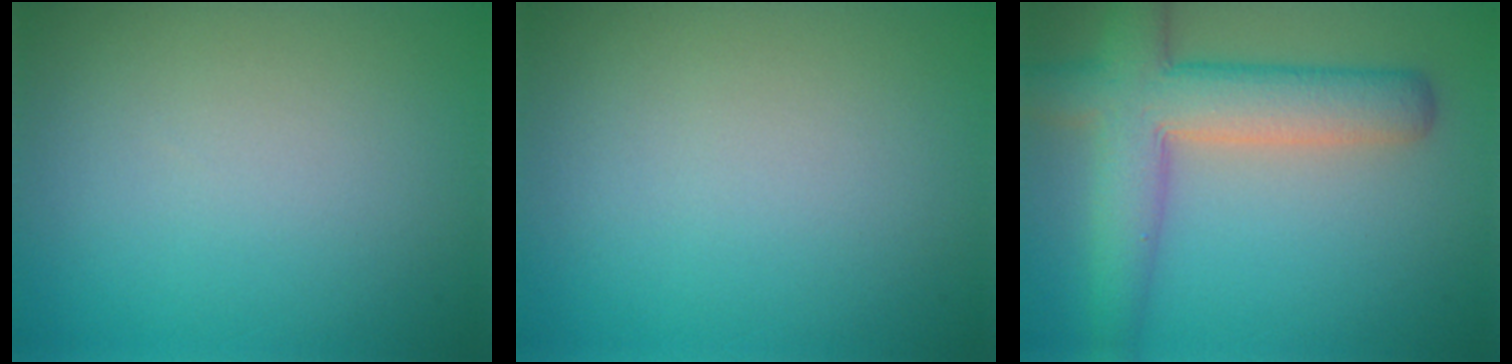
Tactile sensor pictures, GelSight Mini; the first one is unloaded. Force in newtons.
{"total": 0.0}
{"total": 7.3, "press": 7.3, "slide": 0.4}